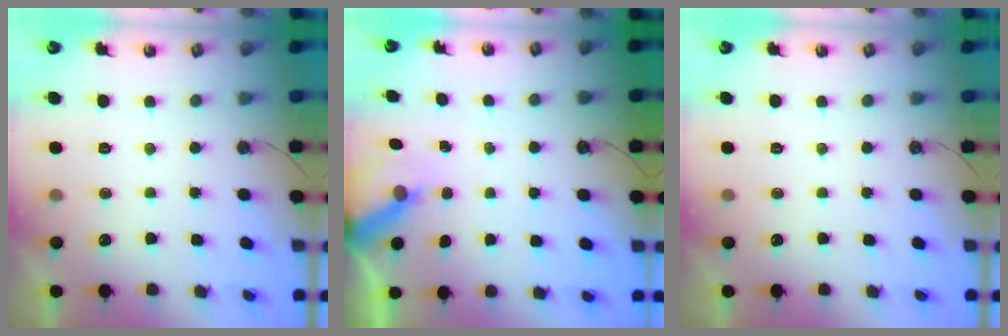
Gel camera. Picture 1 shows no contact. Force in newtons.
{"total": 5.6, "press": 5.5, "slide": 0.5}
{"total": 0.0}